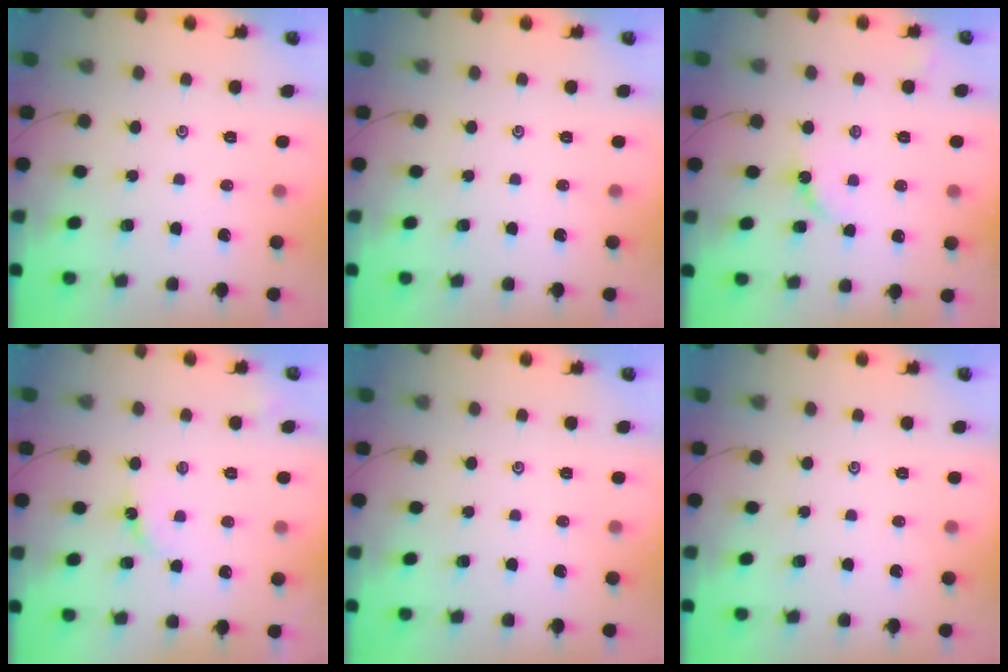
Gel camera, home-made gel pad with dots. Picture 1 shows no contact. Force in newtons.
{"total": 0.0}
{"total": 3.7, "press": 3.7, "slide": 0.4}
{"total": 4.6, "press": 4.5, "slide": 0.4}
{"total": 0.0}
{"total": 0.0}